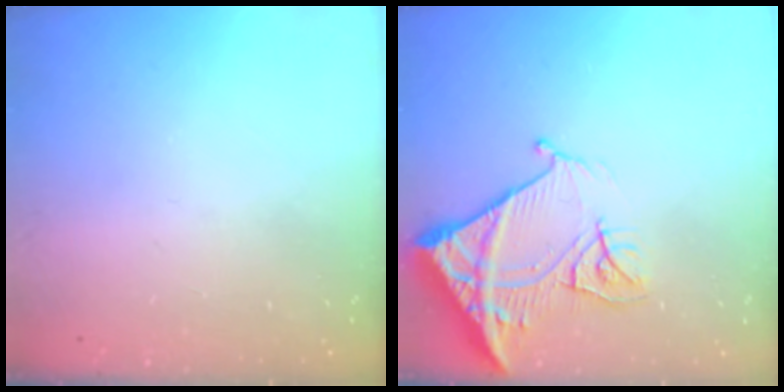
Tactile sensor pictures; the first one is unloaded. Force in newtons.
{"total": 15.3, "press": 15.2, "slide": 1.7}